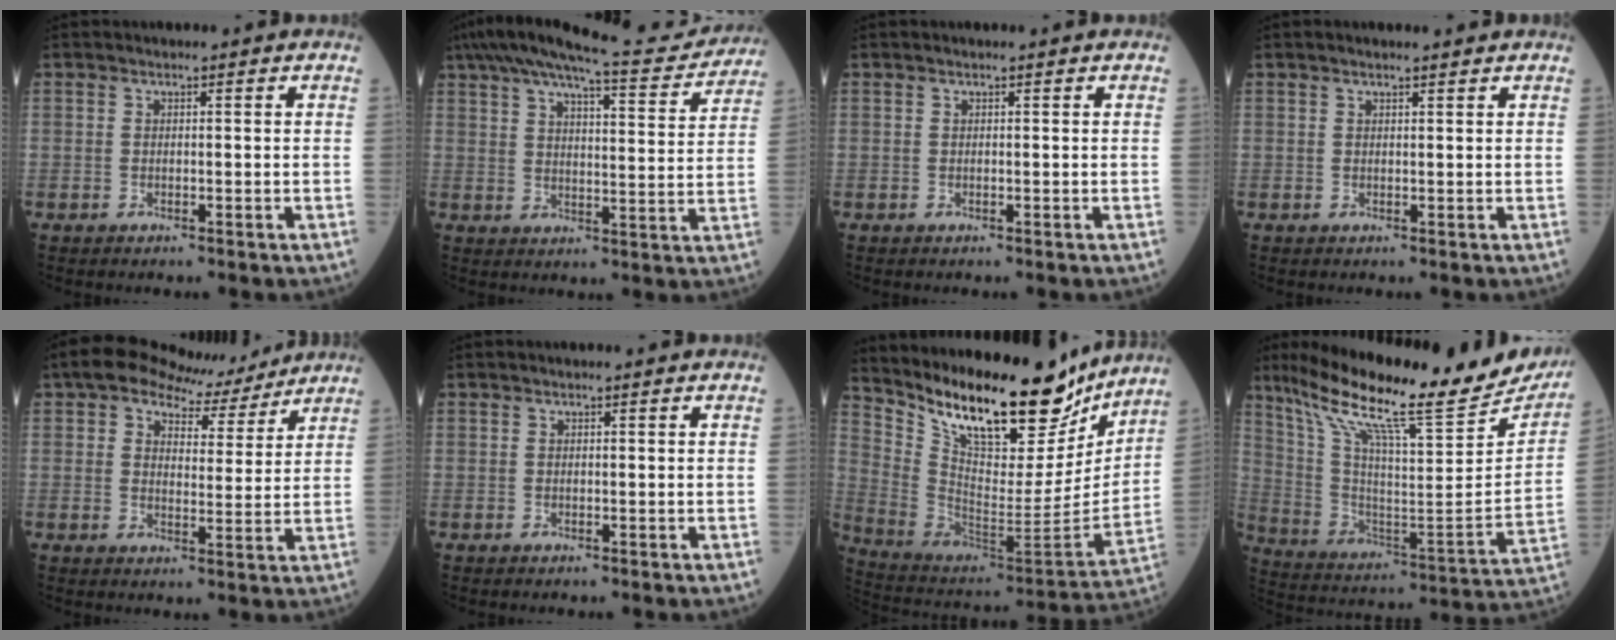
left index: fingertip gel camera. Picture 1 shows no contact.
{"total": 16.0, "force": [14.6, 1.9, 6.2], "torque": [-0.101, 0.003, 0.197]}
{"total": 0.0}
{"total": 1.6, "force": [1.4, 0.0, 0.8], "torque": [-0.012, 0.007, 0.020]}
{"total": 8.7, "force": [7.3, 3.5, 3.1], "torque": [-0.049, 0.015, 0.101]}
{"total": 0.0}
{"total": 23.3, "force": [18.5, 6.6, 12.4], "torque": [-0.219, -0.033, 0.301]}
{"total": 27.8, "force": [23.0, 4.2, 15.1], "torque": [-0.263, -0.046, 0.338]}